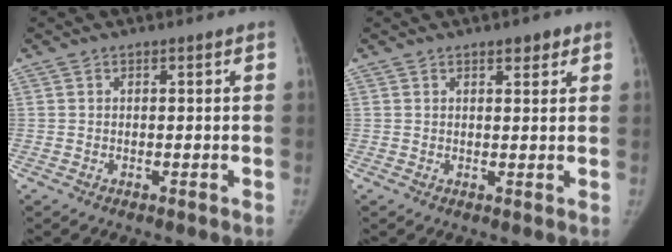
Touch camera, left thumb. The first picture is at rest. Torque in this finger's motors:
{"motor_torque": [-0.09, 0.01, 0.06, 0.23, 0.00]}